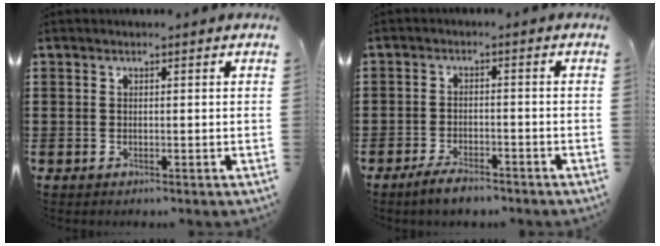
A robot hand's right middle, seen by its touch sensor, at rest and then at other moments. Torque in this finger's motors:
{"motor_torque": [1.40, -0.74, 0.06, 0.07]}